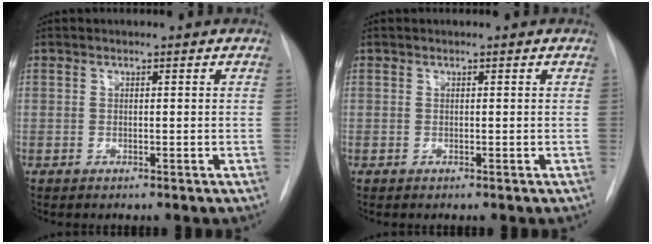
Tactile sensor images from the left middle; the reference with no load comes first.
{"total": 0.0}